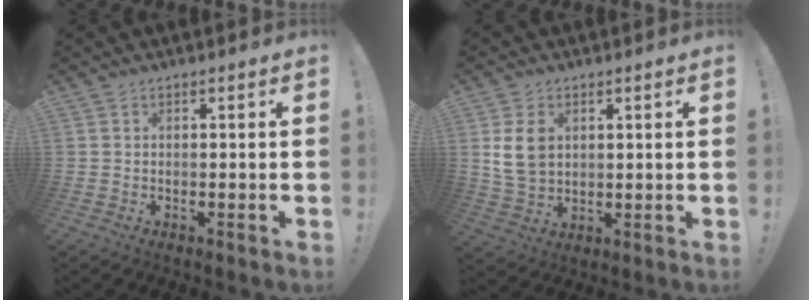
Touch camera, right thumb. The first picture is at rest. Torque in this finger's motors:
{"motor_torque": [0.48, 1.00, 0.50, 0.07, 0.05]}